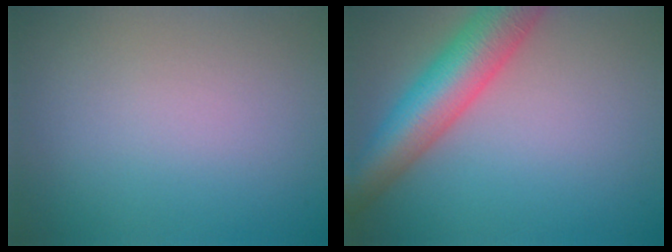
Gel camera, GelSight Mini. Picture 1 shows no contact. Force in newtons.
{"total": 8.0, "press": 8.0, "slide": 0.3}